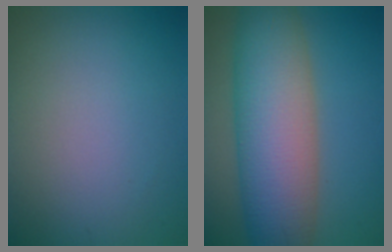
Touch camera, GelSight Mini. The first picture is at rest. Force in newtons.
{"total": 10.7, "press": 10.7, "slide": 0.6}